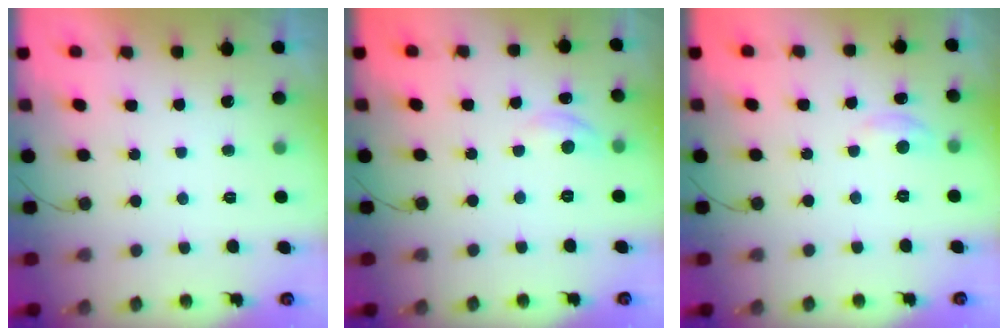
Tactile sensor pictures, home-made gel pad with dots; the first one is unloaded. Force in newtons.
{"total": 5.1, "press": 5.0, "slide": 0.6}
{"total": 2.9, "press": 2.9, "slide": 0.3}